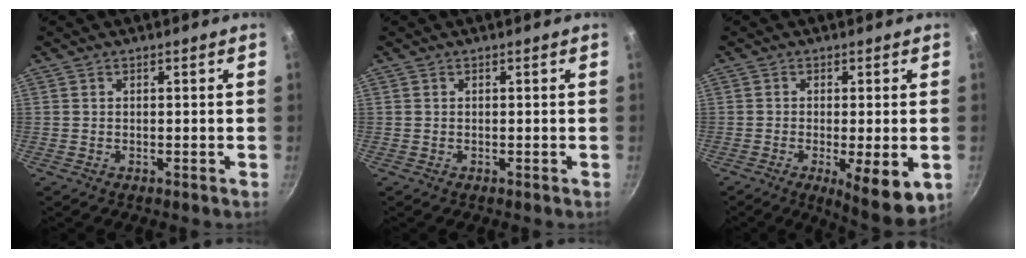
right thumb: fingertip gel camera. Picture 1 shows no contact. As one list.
[{"total": 0.0}, {"total": 9.9, "force": [-3.0, 2.8, 9.0], "torque": [-0.129, -0.020, -0.040]}]